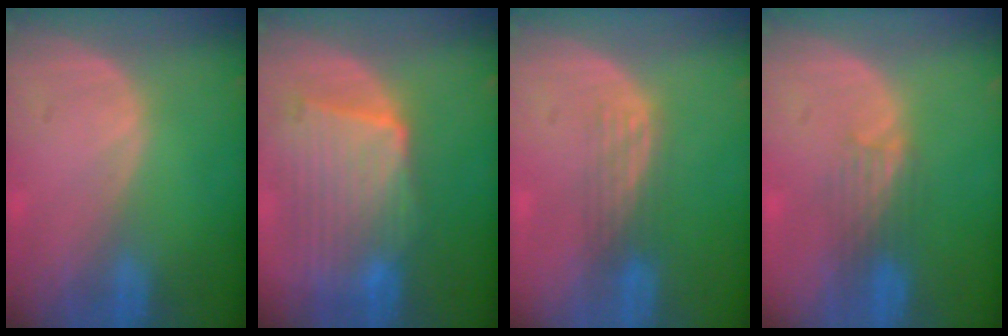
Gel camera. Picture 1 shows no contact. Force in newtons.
{"total": 10.3, "press": 9.0, "slide": 4.8}
{"total": 2.9, "press": 2.7, "slide": 1.2}
{"total": 3.5, "press": 3.2, "slide": 1.5}